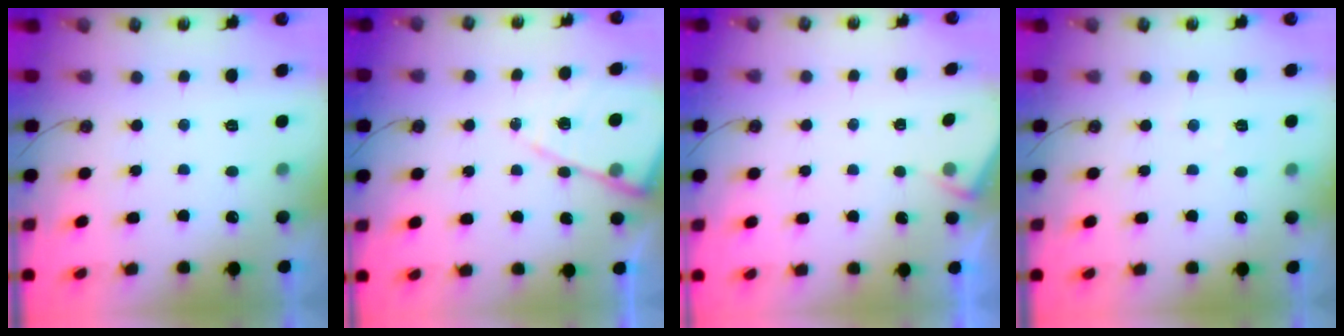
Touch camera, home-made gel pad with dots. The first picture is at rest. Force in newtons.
{"total": 11.7, "press": 11.7, "slide": 1.1}
{"total": 2.7, "press": 2.6, "slide": 0.5}
{"total": 2.1, "press": 2.1, "slide": 0.4}